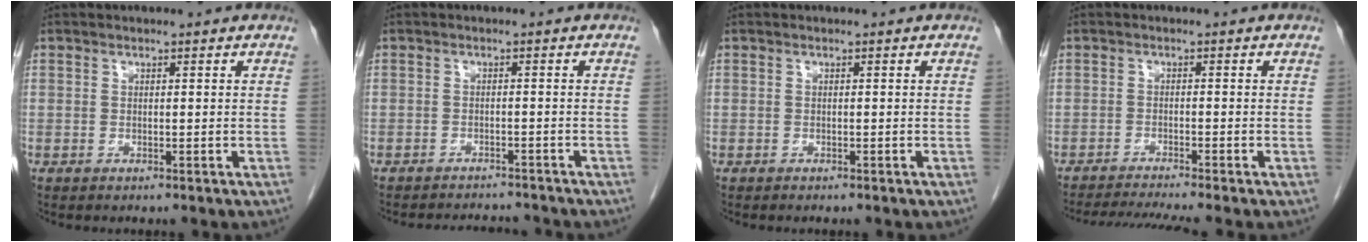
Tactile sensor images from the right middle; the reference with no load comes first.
{"total": 6.3, "force": [-6.1, 1.1, 1.0], "torque": [-0.014, 0.000, -0.078]}
{"total": 0.0}
{"total": 6.8, "force": [-6.0, -1.6, 2.9], "torque": [-0.042, -0.017, -0.098]}